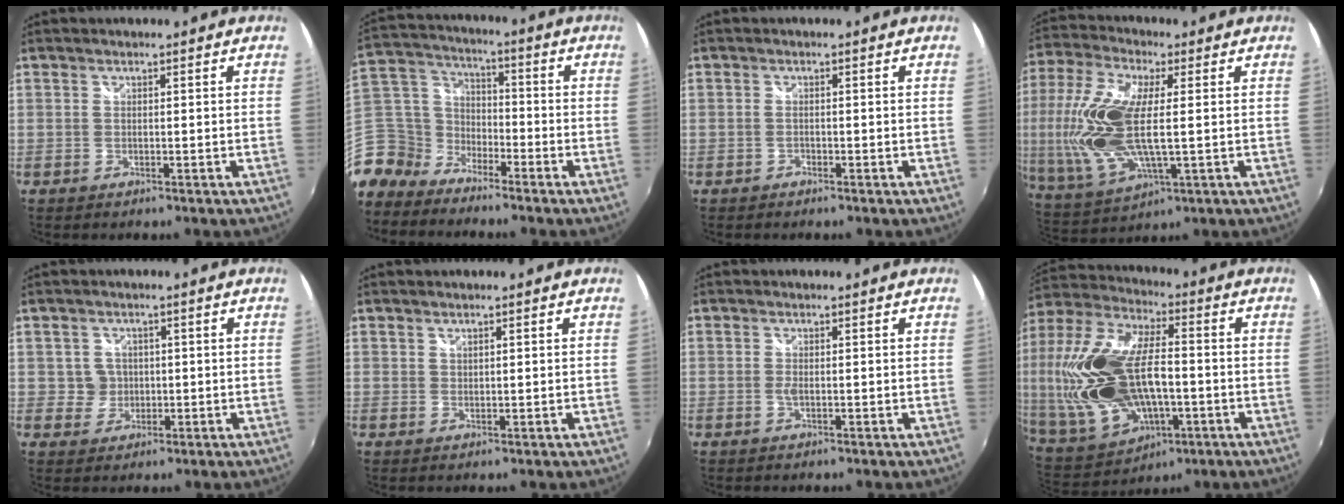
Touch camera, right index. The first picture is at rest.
{"total": 11.7, "force": [-8.7, 7.6, 2.0], "torque": [-0.094, 0.030, -0.191]}
{"total": 0.8, "force": [-0.6, 0.5, 0.3], "torque": [-0.008, 0.000, -0.011]}
{"total": 20.1, "force": [0.5, 8.2, 18.4], "torque": [-0.386, -0.008, 0.016]}
{"total": 3.3, "force": [0.1, 3.3, 0.2], "torque": [0.002, 0.011, 0.004]}
{"total": 0.7, "force": [0.6, 0.3, 0.3], "torque": [-0.003, 0.000, 0.010]}
{"total": 1.1, "force": [-0.2, 0.2, 1.0], "torque": [-0.021, -0.001, -0.004]}
{"total": 26.7, "force": [-2.6, 14.5, 22.3], "torque": [-0.484, -0.012, -0.024]}